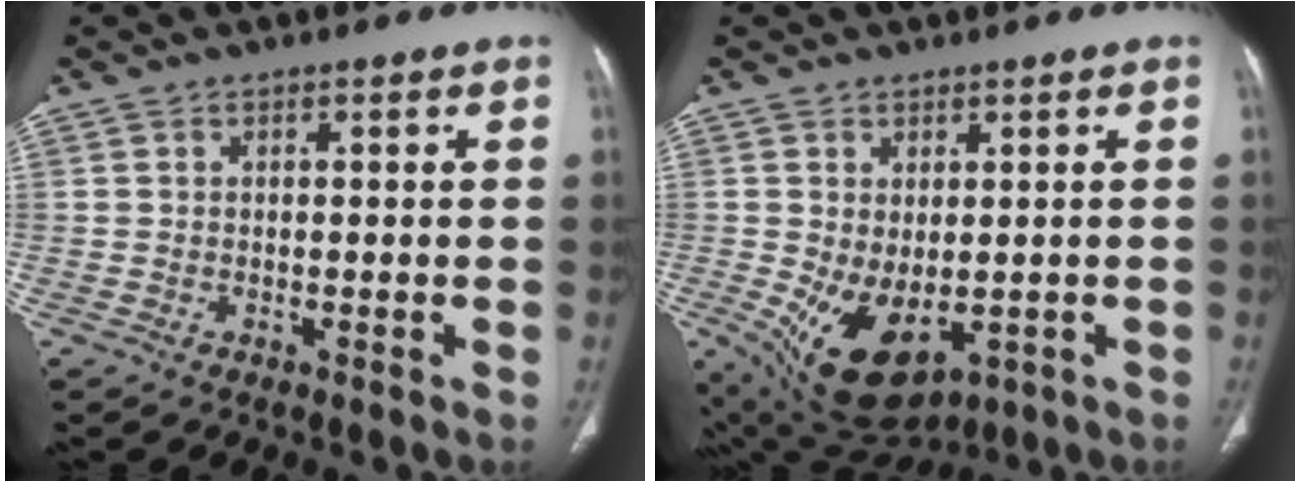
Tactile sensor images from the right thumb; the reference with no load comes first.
{"total": 10.9, "force": [-2.3, 6.3, 8.6], "torque": [-0.139, -0.010, -0.008]}